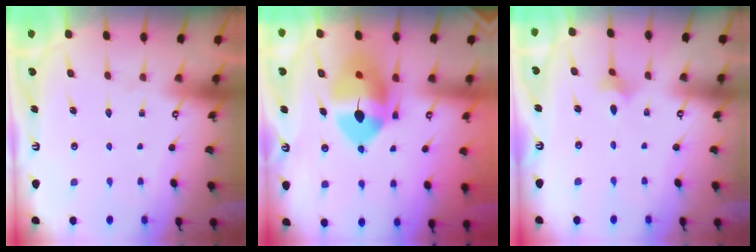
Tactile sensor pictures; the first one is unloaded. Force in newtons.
{"total": 13.7, "press": 13.5, "slide": 2.2}
{"total": 2.1, "press": 2.0, "slide": 0.6}